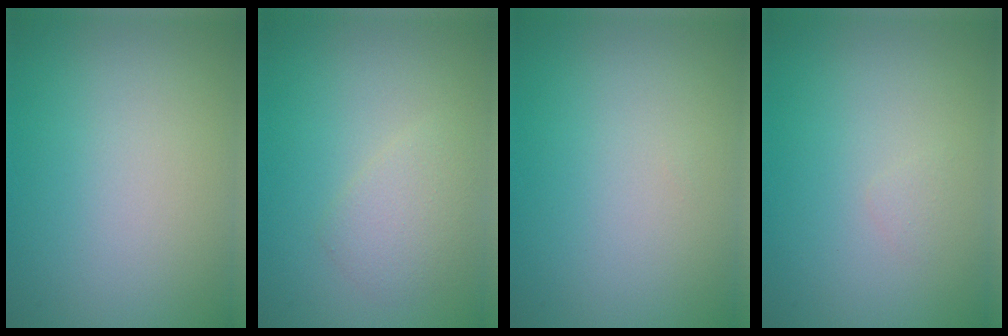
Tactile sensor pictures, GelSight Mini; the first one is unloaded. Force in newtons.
{"total": 2.1, "press": 2.1, "slide": 0.1}
{"total": 0.0}
{"total": 0.5, "press": 0.5, "slide": 0.0}